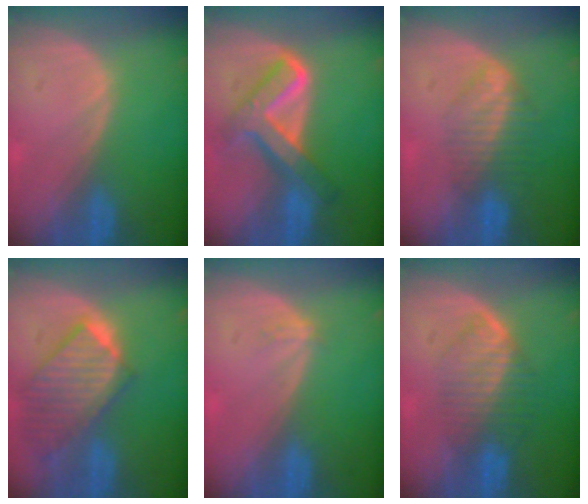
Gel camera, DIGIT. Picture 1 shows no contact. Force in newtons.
{"total": 8.2, "press": 8.2, "slide": 0.7}
{"total": 6.7, "press": 5.7, "slide": 3.5}
{"total": 9.8, "press": 8.6, "slide": 4.6}
{"total": 1.2, "press": 0.8, "slide": 0.8}
{"total": 6.5, "press": 6.2, "slide": 1.8}